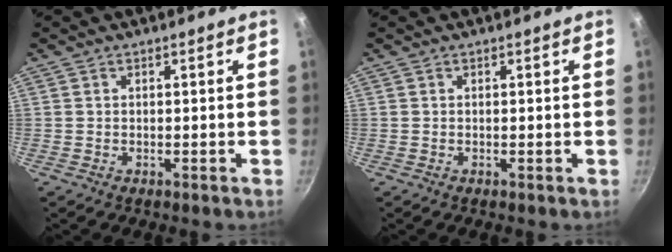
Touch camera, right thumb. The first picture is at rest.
{"total": 0.0}